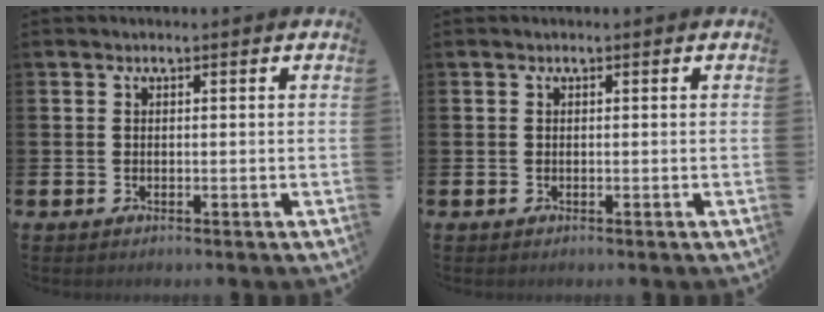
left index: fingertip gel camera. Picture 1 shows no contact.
{"total": 0.0}